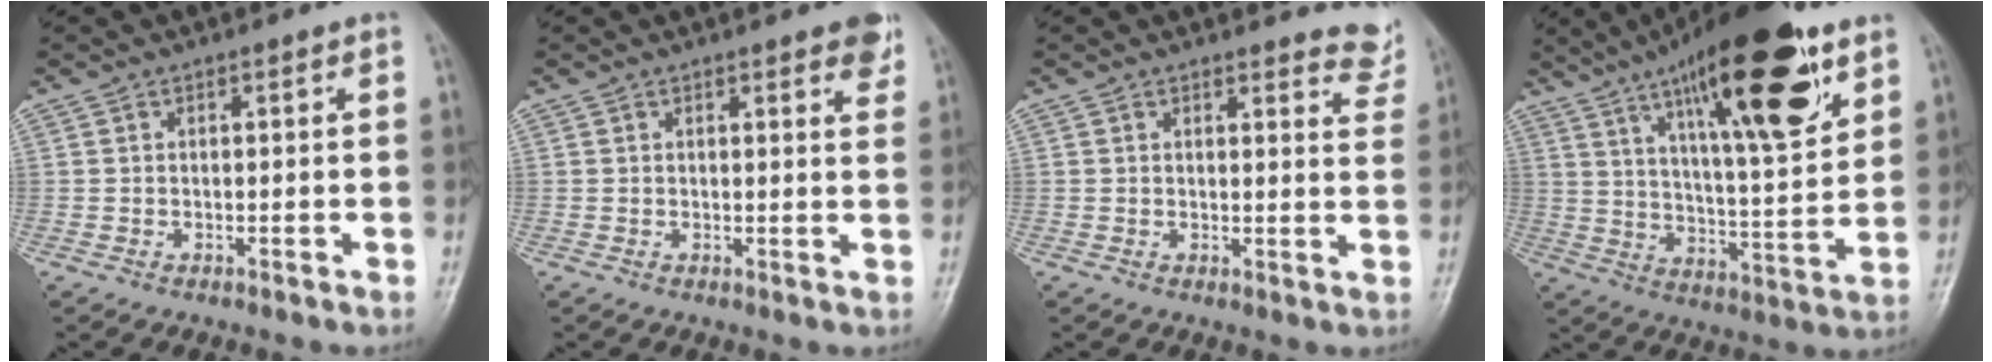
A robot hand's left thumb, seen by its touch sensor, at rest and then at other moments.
{"total": 4.3, "force": [2.9, 1.3, 3.0], "torque": [-0.019, -0.008, 0.029]}
{"total": 6.3, "force": [6.0, 1.6, 0.8], "torque": [0.023, -0.042, 0.043]}
{"total": 23.5, "force": [12.8, 6.1, 18.7], "torque": [-0.273, -0.042, 0.206]}